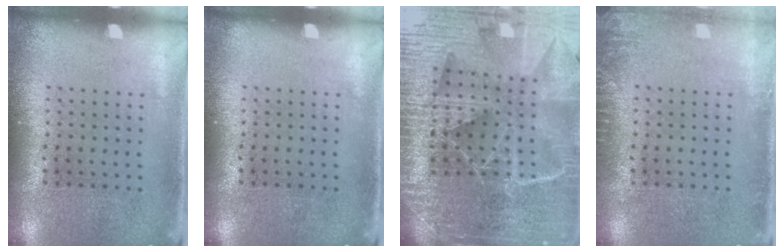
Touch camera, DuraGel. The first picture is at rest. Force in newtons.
{"total": 0.0}
{"total": 6.5, "press": 5.5, "slide": 3.3}
{"total": 1.4, "press": 1.3, "slide": 0.2}